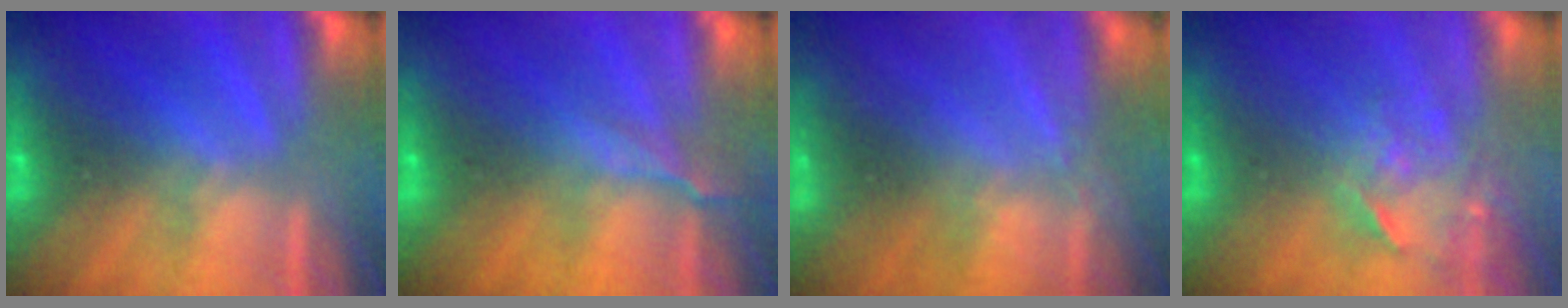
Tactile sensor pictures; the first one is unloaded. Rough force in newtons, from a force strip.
{"total": 2.5}
{"total": 2.1}
{"total": 3.7}